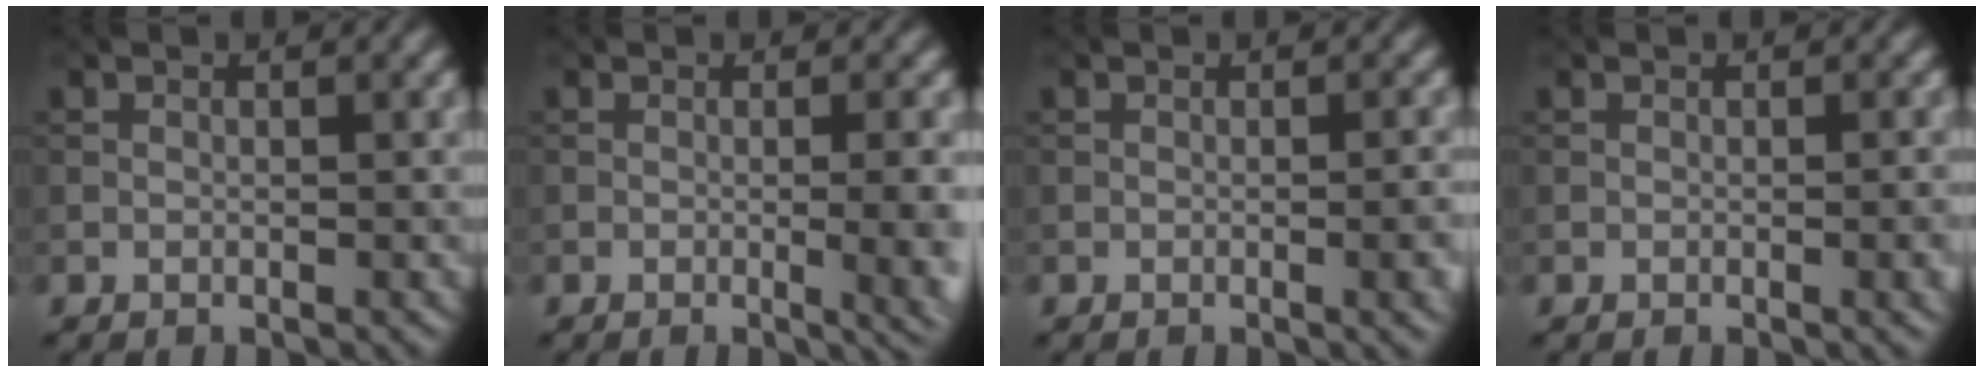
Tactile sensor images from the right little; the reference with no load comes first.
{"total": 7.4, "force": [-0.7, 3.4, 6.6], "torque": [-0.040, -0.005, -0.003]}
{"total": 3.1, "force": [-0.5, 1.0, 2.9], "torque": [-0.031, -0.002, -0.005]}
{"total": 2.1, "force": [-0.3, 0.6, 2.0], "torque": [-0.020, -0.002, -0.004]}